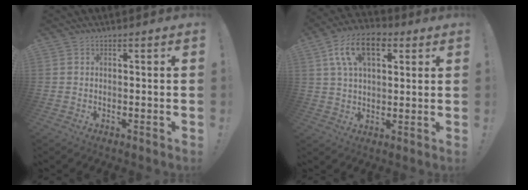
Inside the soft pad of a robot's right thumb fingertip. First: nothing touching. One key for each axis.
{"total": 14.6, "fx": 6.0, "fy": 8.3, "fz": 10.4, "tx": -0.182, "ty": -0.003, "tz": 0.111}